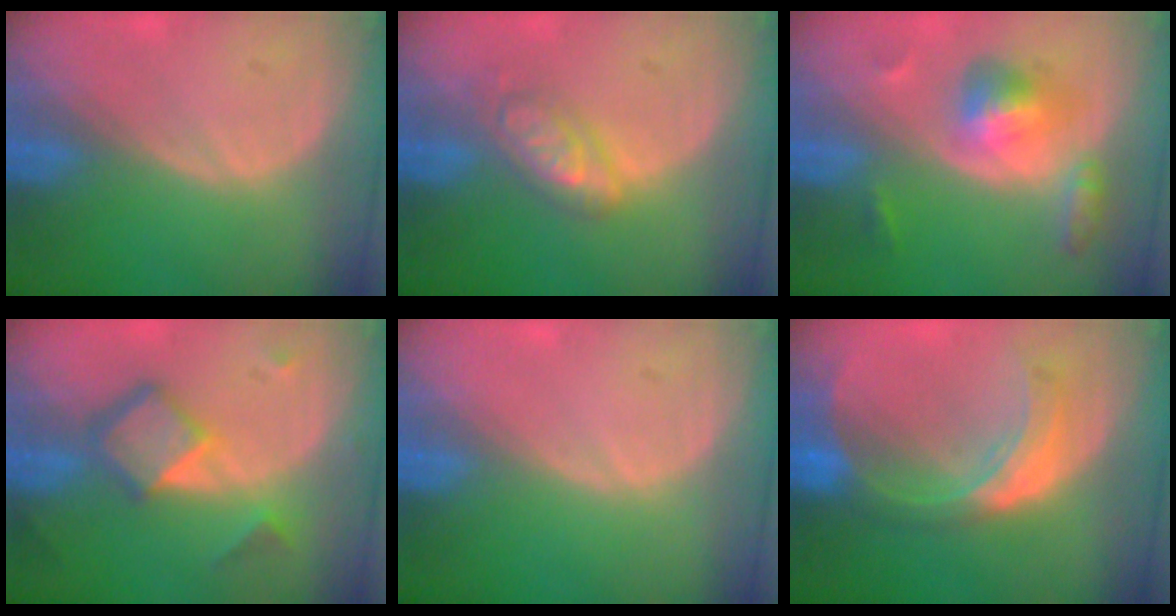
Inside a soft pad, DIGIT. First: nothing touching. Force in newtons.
{"total": 4.9, "press": 4.9, "slide": 0.1}
{"total": 5.7, "press": 5.7, "slide": 0.4}
{"total": 6.7, "press": 5.8, "slide": 3.5}
{"total": 0.0}
{"total": 8.1, "press": 7.1, "slide": 3.7}